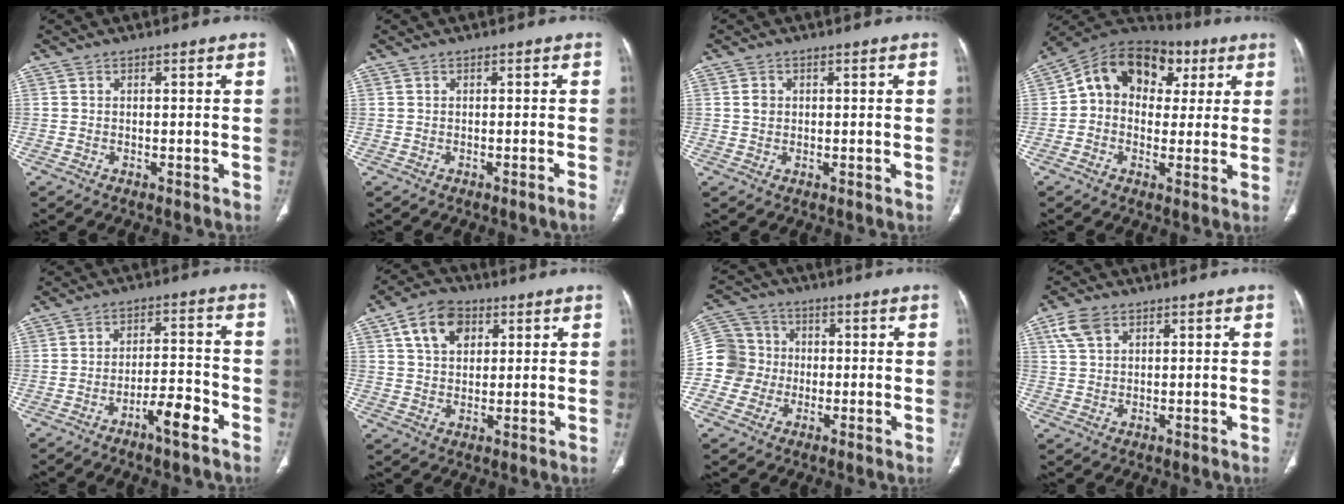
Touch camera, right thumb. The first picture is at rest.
{"total": 1.0, "force": [-0.7, -0.3, 0.7], "torque": [-0.016, 0.006, -0.007]}
{"total": 1.8, "force": [0.4, 1.5, 0.9], "torque": [-0.011, 0.000, 0.009]}
{"total": 15.8, "force": [4.4, 11.9, 9.5], "torque": [-0.115, 0.034, 0.058]}
{"total": 6.8, "force": [-4.2, 1.4, 5.2], "torque": [-0.087, 0.033, -0.068]}
{"total": 9.4, "force": [4.0, 6.4, 5.6], "torque": [-0.076, -0.004, 0.066]}
{"total": 10.3, "force": [-1.1, 10.0, 2.2], "torque": [-0.020, 0.027, -0.025]}
{"total": 5.0, "force": [2.6, 3.1, 2.9], "torque": [-0.054, 0.001, 0.056]}